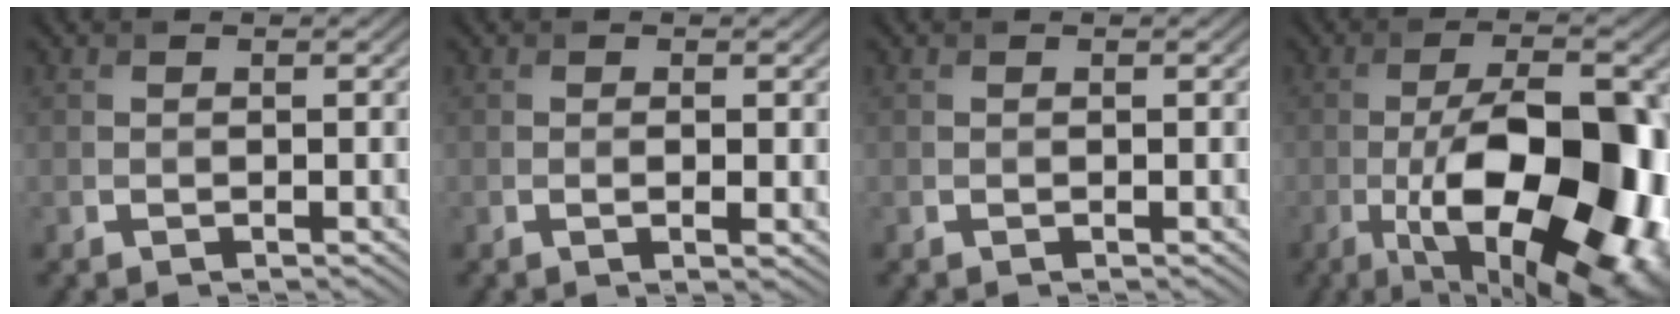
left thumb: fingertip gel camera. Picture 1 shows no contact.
{"total": 1.5, "force": [-0.1, 0.3, 1.4], "torque": [-0.025, -0.002, 0.001]}
{"total": 0.0}
{"total": 19.0, "force": [-5.7, 8.1, 16.3], "torque": [-0.240, -0.007, -0.077]}